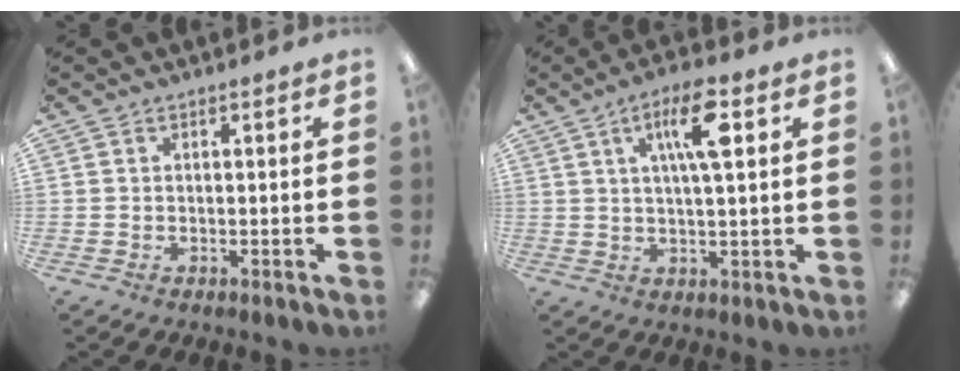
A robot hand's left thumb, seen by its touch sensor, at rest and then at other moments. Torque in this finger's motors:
{"motor_torque": [-0.05, 0.33, 0.09, -0.09, 0.04]}